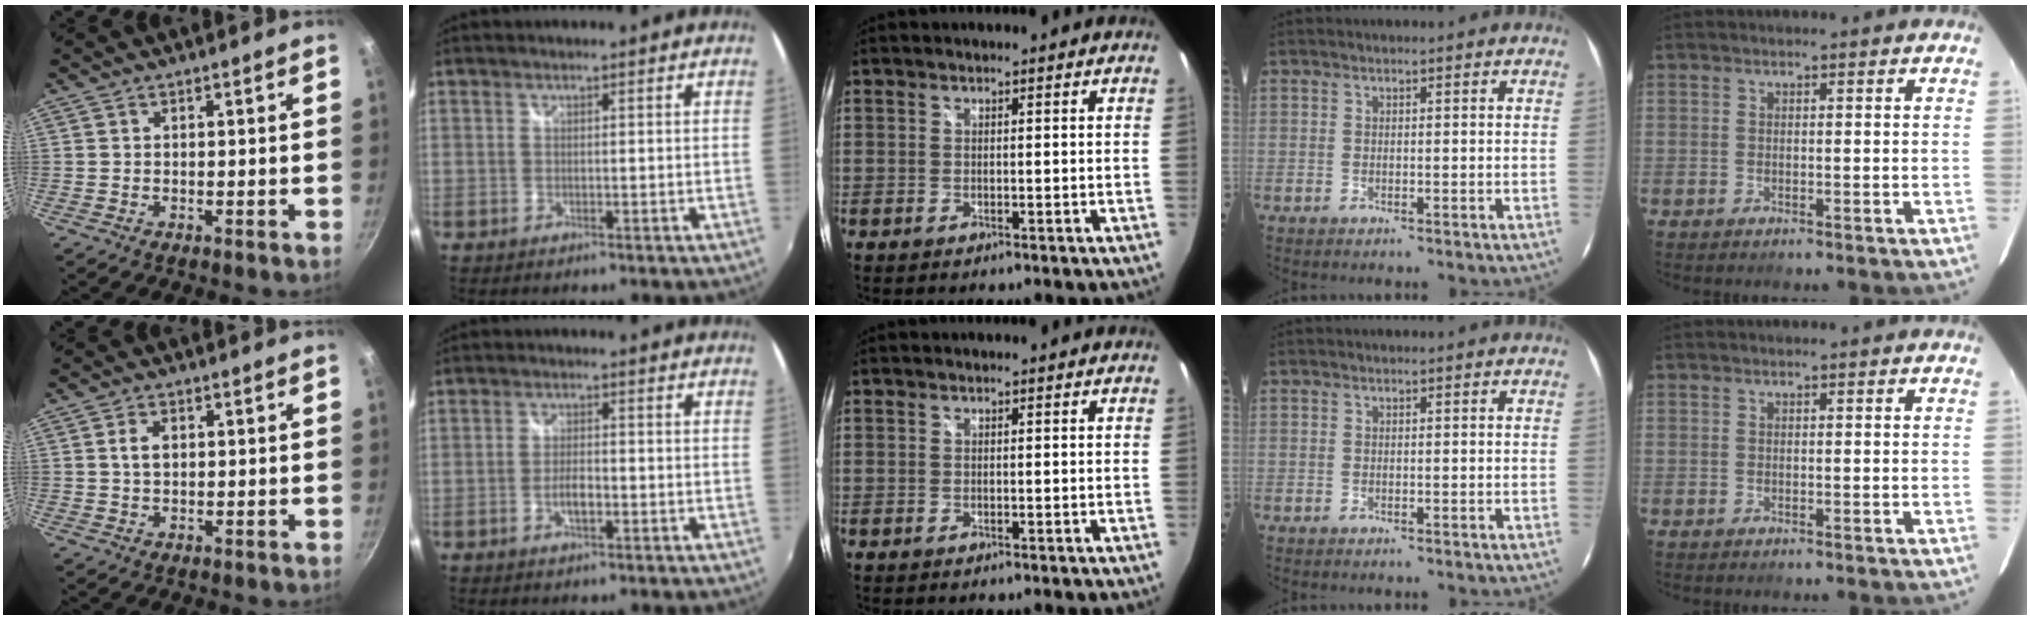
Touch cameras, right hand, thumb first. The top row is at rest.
{"thumb": {"total": 3.1, "force": [0.6, 2.0, 2.3], "torque": [-0.034, 0.001, 0.010]}, "index": {"total": 3.2, "force": [-1.3, 1.2, 2.7], "torque": [-0.055, 0.000, -0.024]}}